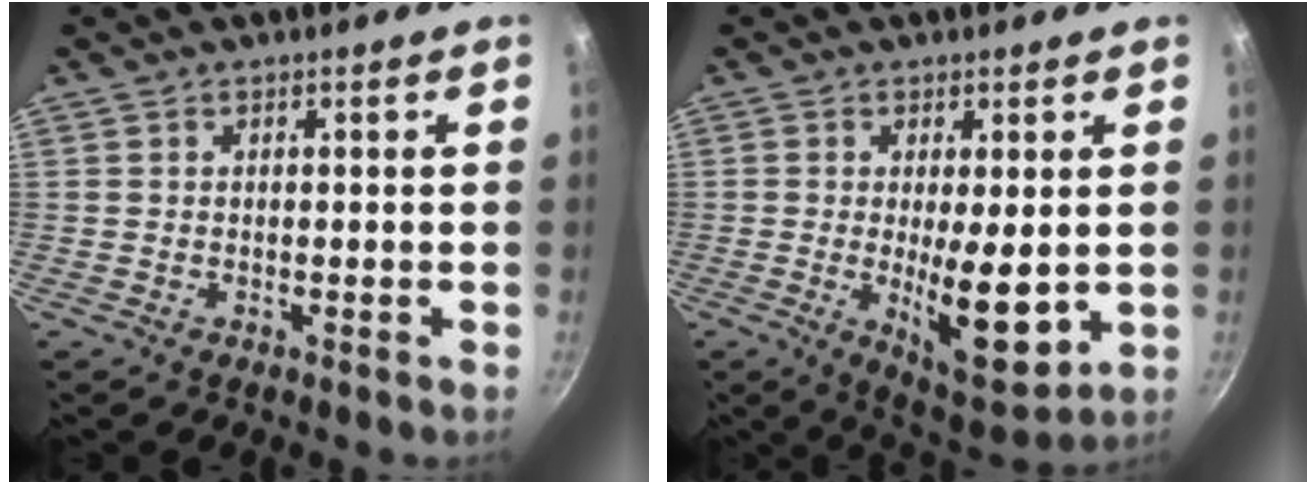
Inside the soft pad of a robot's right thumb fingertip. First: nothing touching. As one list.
[{"total": 11.7, "force": [-0.6, 4.1, 11.0], "torque": [-0.153, -0.025, 0.005]}]